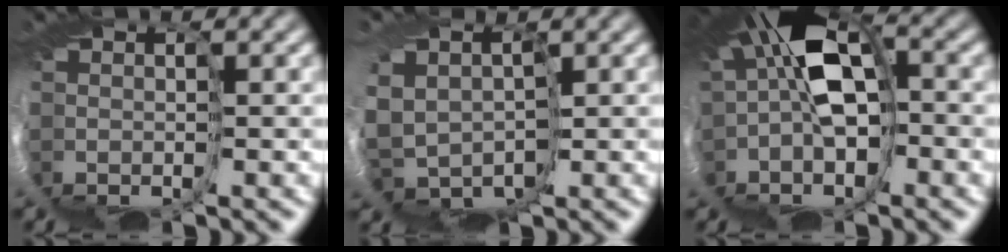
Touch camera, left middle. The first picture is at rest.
{"total": 7.7, "force": [0.5, 5.8, 5.0], "torque": [-0.097, -0.015, 0.001]}
{"total": 9.8, "force": [0.9, 5.4, 8.1], "torque": [-0.146, 0.015, -0.004]}